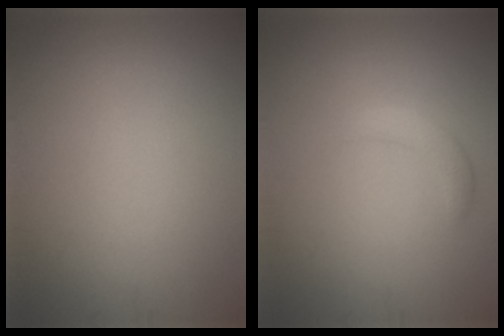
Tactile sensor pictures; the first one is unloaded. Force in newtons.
{"total": 1.7, "press": 1.7, "slide": 0.1}